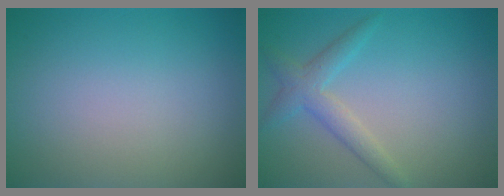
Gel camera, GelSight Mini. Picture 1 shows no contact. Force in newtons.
{"total": 2.6, "press": 2.6, "slide": 0.2}